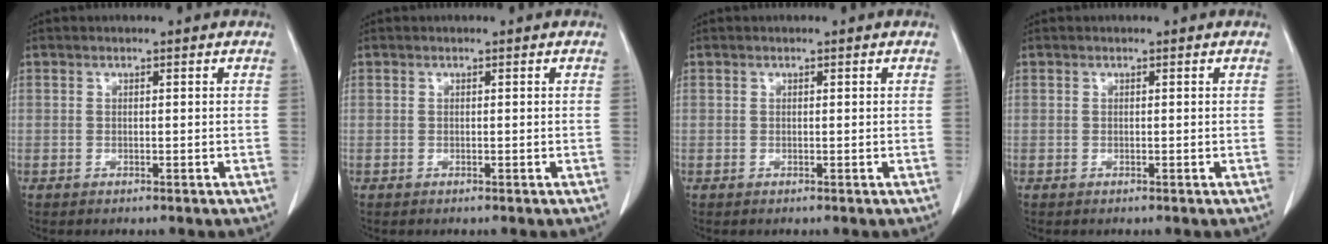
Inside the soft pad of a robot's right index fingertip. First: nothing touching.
{"total": 0.0}
{"total": 0.0}
{"total": 0.0}